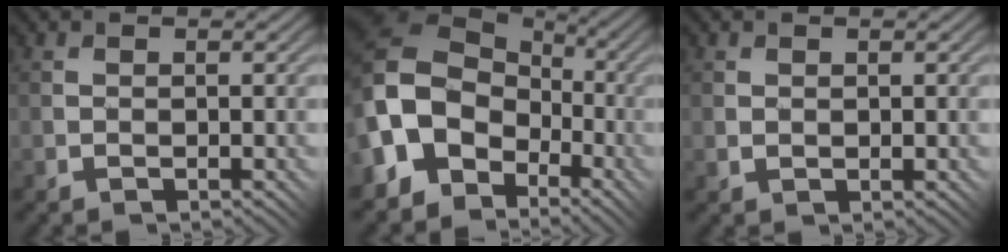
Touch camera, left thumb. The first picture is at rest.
{"total": 13.1, "force": [-3.0, 10.5, 7.2], "torque": [-0.182, -0.005, -0.072]}
{"total": 0.7, "force": [0.4, 0.5, 0.3], "torque": [-0.010, -0.003, 0.011]}